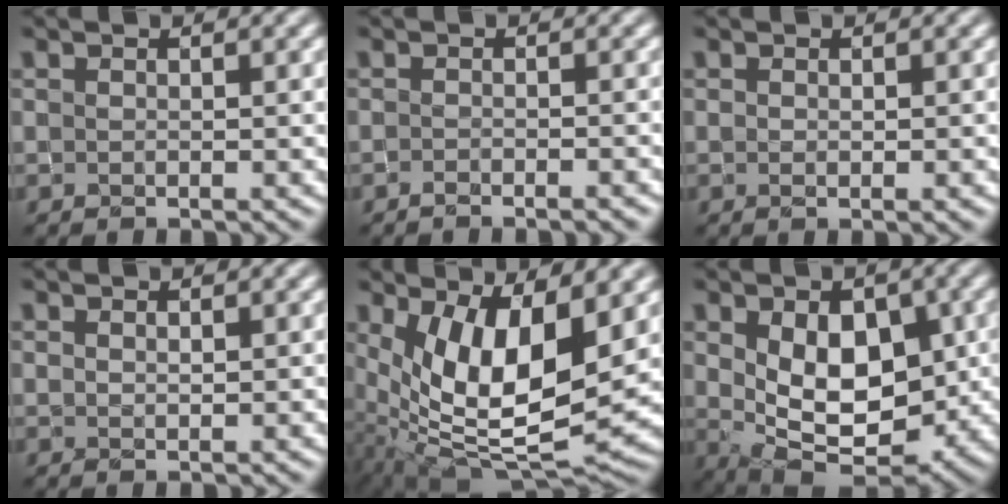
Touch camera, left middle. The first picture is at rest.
{"total": 1.8, "force": [-1.5, 0.2, 1.0], "torque": [-0.013, 0.004, -0.027]}
{"total": 0.8, "force": [-0.1, 0.1, 0.8], "torque": [-0.011, -0.004, 0.000]}
{"total": 0.6, "force": [0.5, 0.2, 0.3], "torque": [-0.006, 0.001, 0.010]}
{"total": 11.3, "force": [2.3, 5.0, 9.9], "torque": [-0.174, -0.022, 0.045]}
{"total": 8.9, "force": [0.3, 5.5, 7.0], "torque": [-0.111, -0.015, 0.016]}